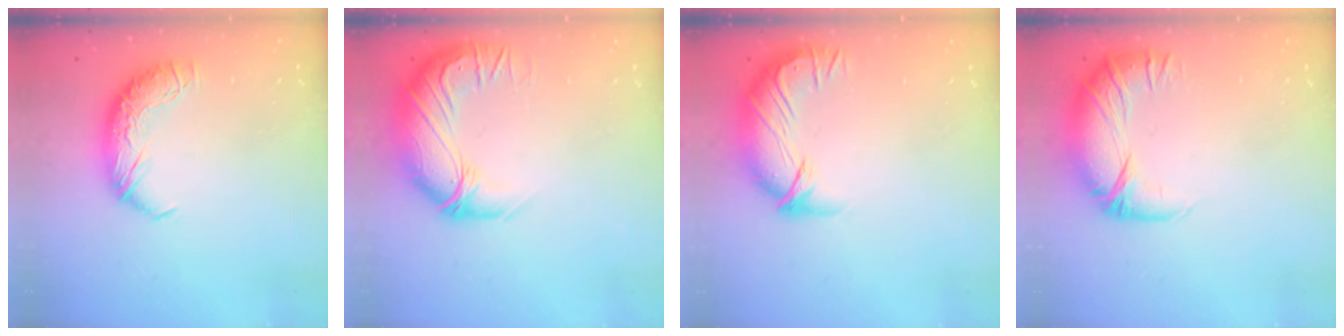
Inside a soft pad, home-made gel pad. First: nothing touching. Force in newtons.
{"total": 3.8, "press": 2.3, "slide": 3.0}
{"total": 3.1, "press": 2.2, "slide": 2.1}
{"total": 3.1, "press": 2.0, "slide": 2.4}